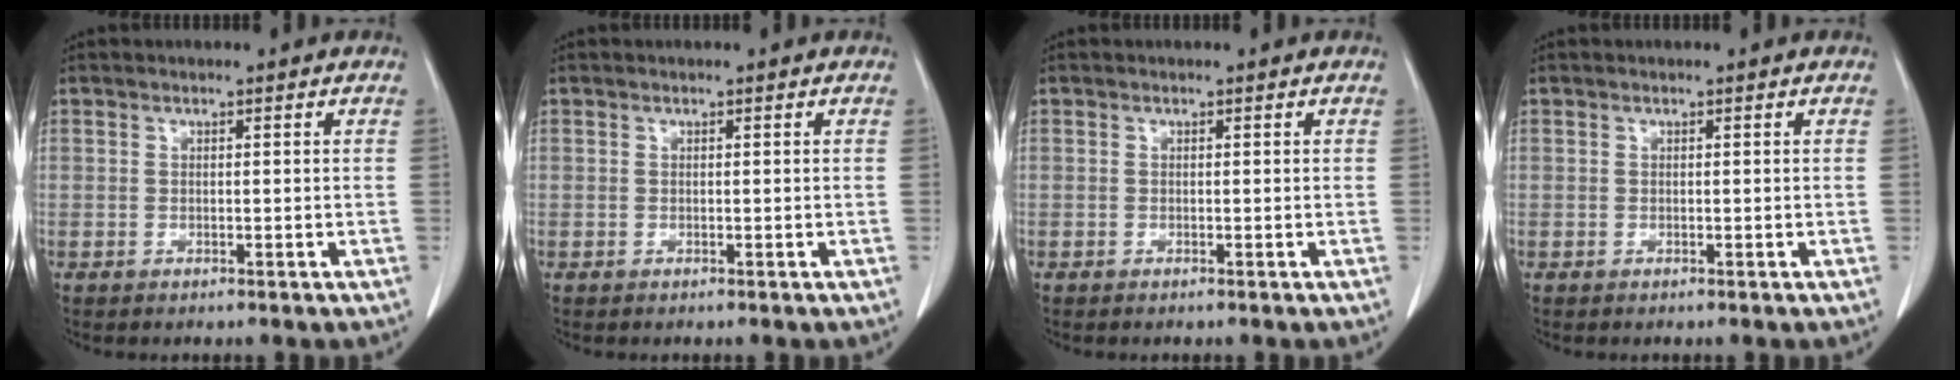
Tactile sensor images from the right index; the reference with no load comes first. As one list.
[{"total": 0.0}, {"total": 0.0}, {"total": 0.0}]